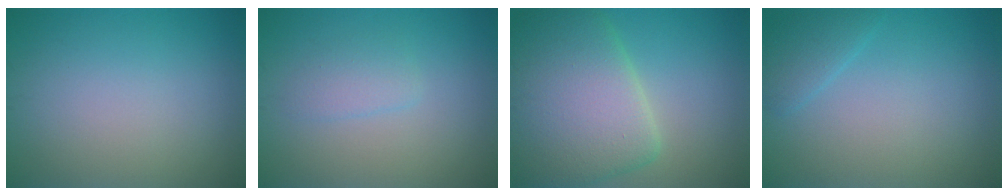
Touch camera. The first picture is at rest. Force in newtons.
{"total": 1.6, "press": 1.6, "slide": 0.1}
{"total": 9.5, "press": 9.5, "slide": 0.7}
{"total": 1.7, "press": 1.7, "slide": 0.1}